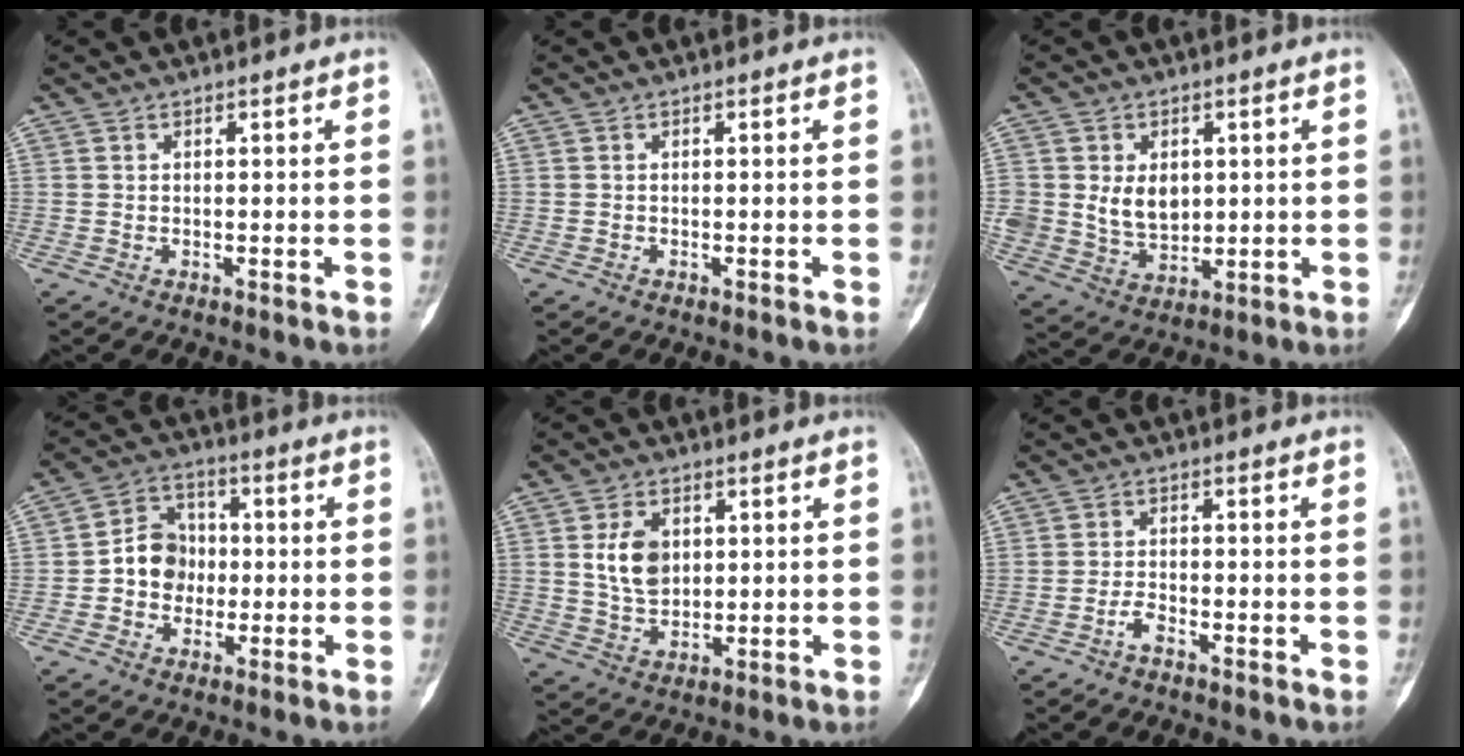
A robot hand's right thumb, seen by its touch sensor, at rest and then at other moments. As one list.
[{"total": 0.0}, {"total": 8.5, "force": [1.4, 6.6, 5.2], "torque": [-0.062, -0.013, 0.040]}, {"total": 7.6, "force": [-0.9, 6.7, 3.6], "torque": [-0.026, 0.024, -0.028]}, {"total": 7.4, "force": [1.7, 5.1, 5.1], "torque": [-0.076, -0.011, 0.035]}, {"total": 2.2, "force": [-1.7, 0.6, 1.2], "torque": [-0.027, 0.011, -0.035]}]